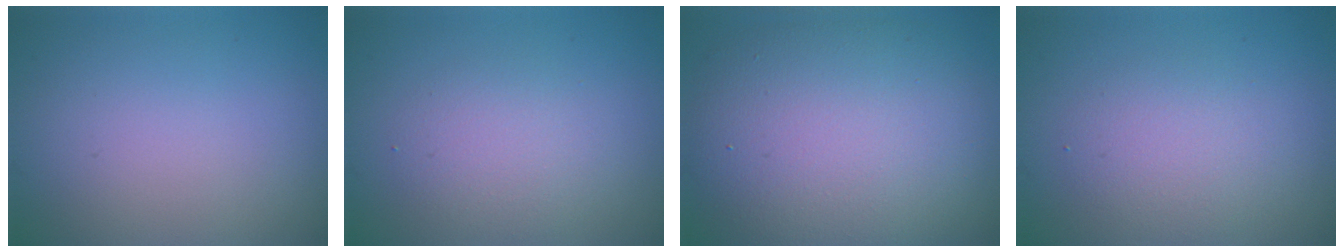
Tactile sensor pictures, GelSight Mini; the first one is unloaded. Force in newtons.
{"total": 2.7, "press": 2.7, "slide": 0.2}
{"total": 11.6, "press": 11.5, "slide": 0.9}
{"total": 2.9, "press": 2.9, "slide": 0.2}